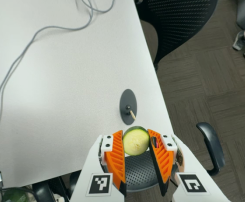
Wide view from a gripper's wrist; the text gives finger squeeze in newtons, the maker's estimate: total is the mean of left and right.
{"total": 9.1, "left": 9.8, "right": 8.5}